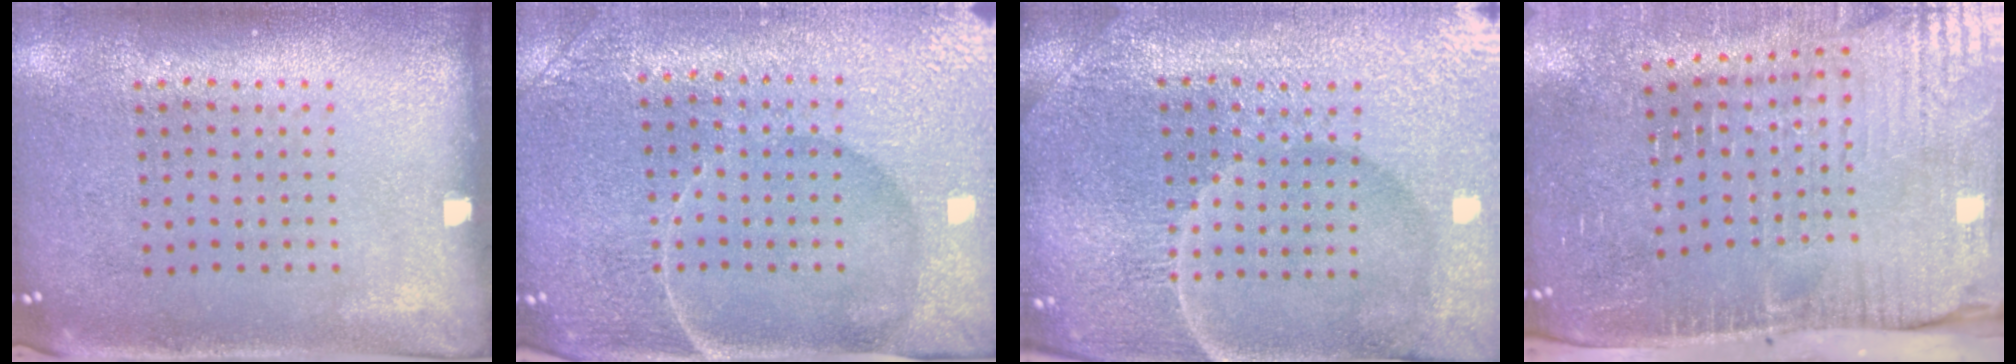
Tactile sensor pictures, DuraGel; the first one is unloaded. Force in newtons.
{"total": 4.5, "press": 4.3, "slide": 1.4}
{"total": 5.6, "press": 5.2, "slide": 2.1}
{"total": 4.8, "press": 4.3, "slide": 2.1}